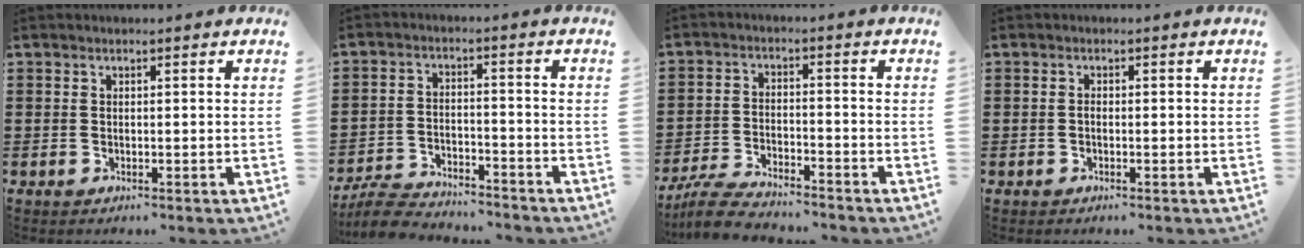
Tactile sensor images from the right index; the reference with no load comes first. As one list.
[{"total": 6.2, "force": [-6.0, 0.9, 1.0], "torque": [-0.025, 0.010, -0.120]}, {"total": 5.7, "force": [-5.5, 0.4, 1.5], "torque": [-0.036, 0.000, -0.109]}, {"total": 0.7, "force": [-0.4, 0.4, 0.5], "torque": [-0.013, -0.003, -0.006]}]